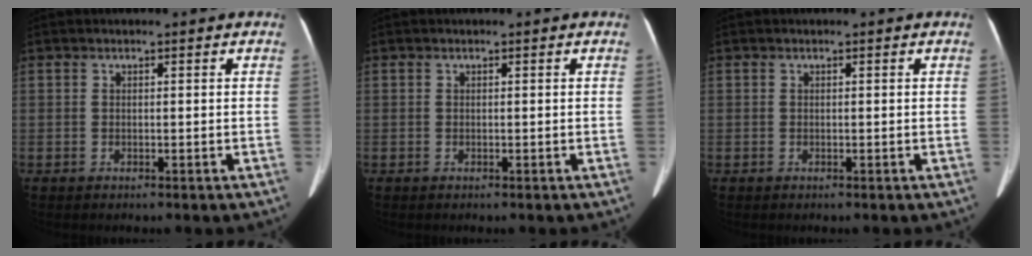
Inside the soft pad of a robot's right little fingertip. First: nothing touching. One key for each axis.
{"total": 0.0}
{"total": 0.0}